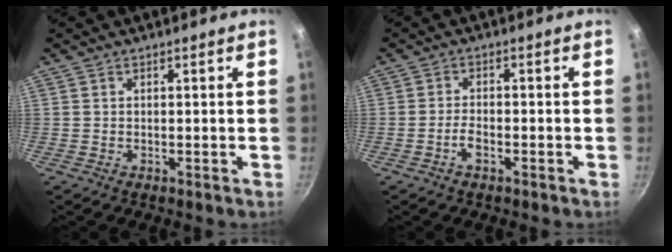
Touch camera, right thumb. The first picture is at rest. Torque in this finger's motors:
{"motor_torque": [-0.82, 0.06, -0.18, 0.08, 0.09]}